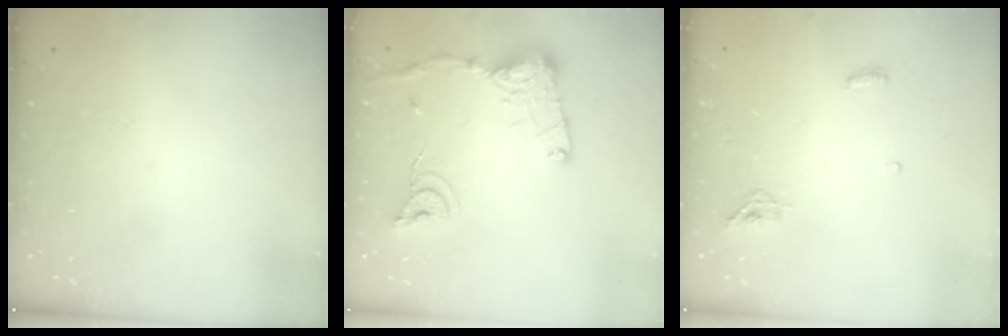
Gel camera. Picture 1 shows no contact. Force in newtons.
{"total": 15.3, "press": 15.3, "slide": 1.2}
{"total": 5.1, "press": 5.0, "slide": 1.1}